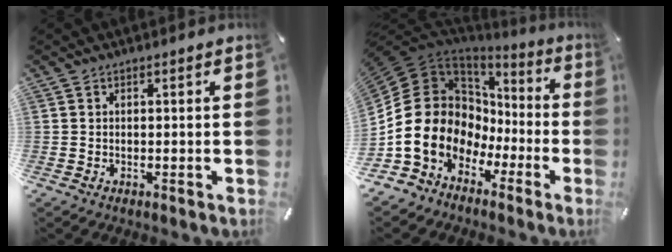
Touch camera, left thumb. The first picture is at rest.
{"total": 18.1, "force": [-2.7, 15.4, 9.2], "torque": [-0.204, -0.015, -0.031]}